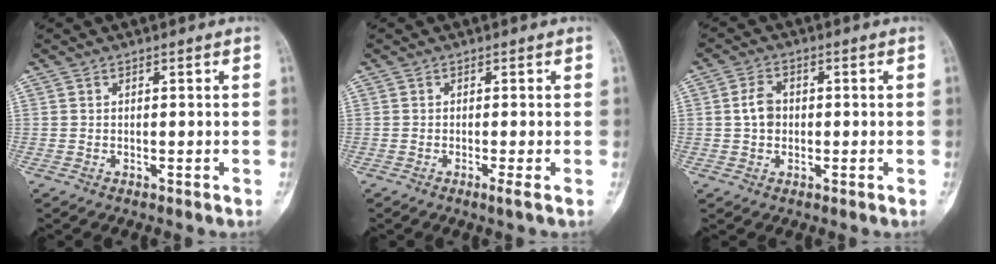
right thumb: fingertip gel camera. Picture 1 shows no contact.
{"total": 1.0, "force": [-0.4, -0.3, 0.9], "torque": [-0.023, -0.005, -0.009]}
{"total": 4.2, "force": [0.2, 3.2, 2.7], "torque": [-0.042, 0.008, -0.001]}